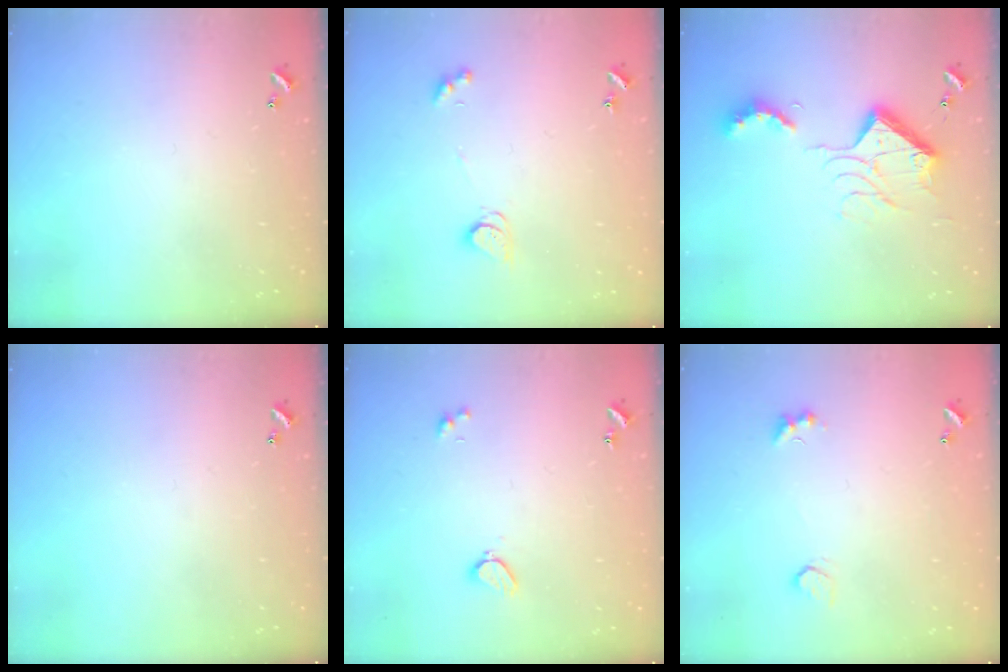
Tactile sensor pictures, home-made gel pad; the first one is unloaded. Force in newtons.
{"total": 2.5, "press": 2.5, "slide": 0.4}
{"total": 14.8, "press": 14.8, "slide": 1.3}
{"total": 0.0}
{"total": 2.1, "press": 2.0, "slide": 0.6}
{"total": 2.8, "press": 2.6, "slide": 1.0}